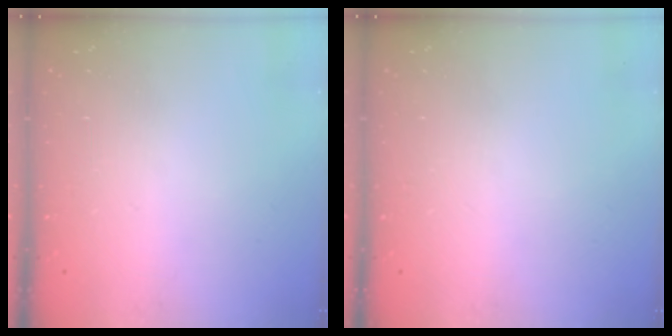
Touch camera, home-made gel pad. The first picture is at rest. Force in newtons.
{"total": 0.0}